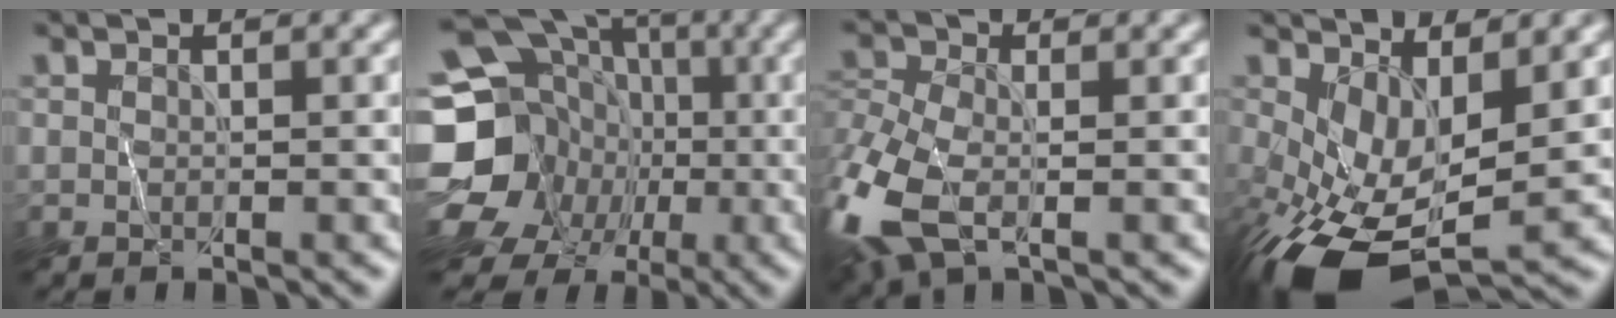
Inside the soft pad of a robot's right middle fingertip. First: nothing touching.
{"total": 20.8, "force": [-4.0, 18.7, 8.1], "torque": [-0.178, -0.012, -0.104]}
{"total": 8.7, "force": [-2.9, 4.7, 6.7], "torque": [-0.179, -0.011, -0.066]}
{"total": 9.0, "force": [-1.9, 4.6, 7.5], "torque": [-0.161, -0.018, -0.023]}